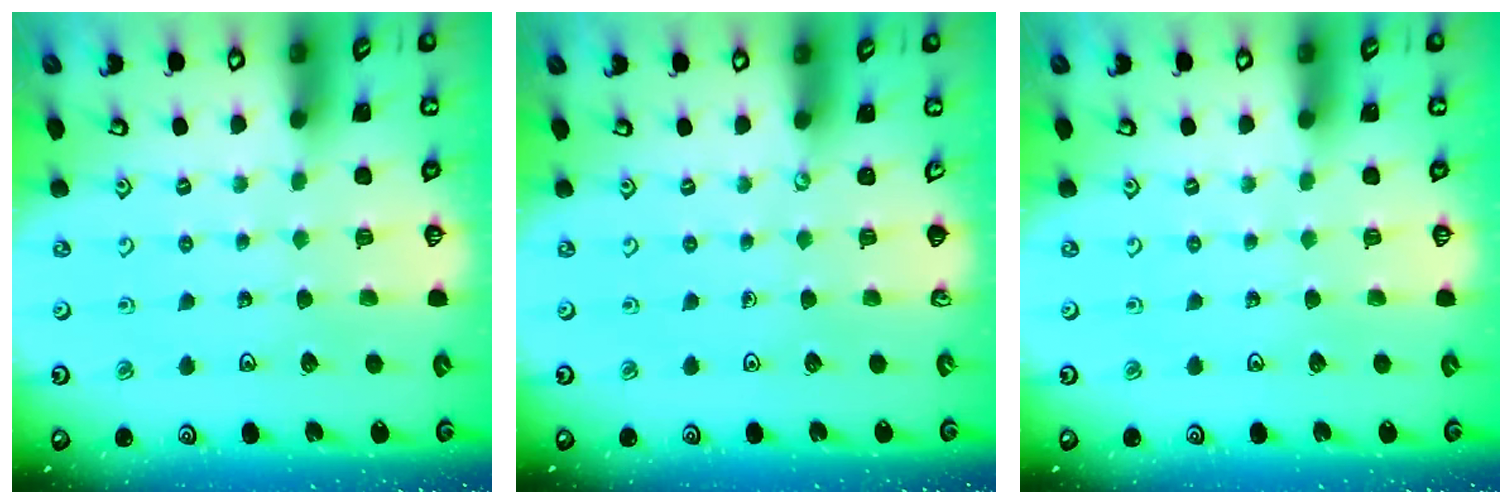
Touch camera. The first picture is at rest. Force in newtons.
{"total": 0.0}
{"total": 0.0}